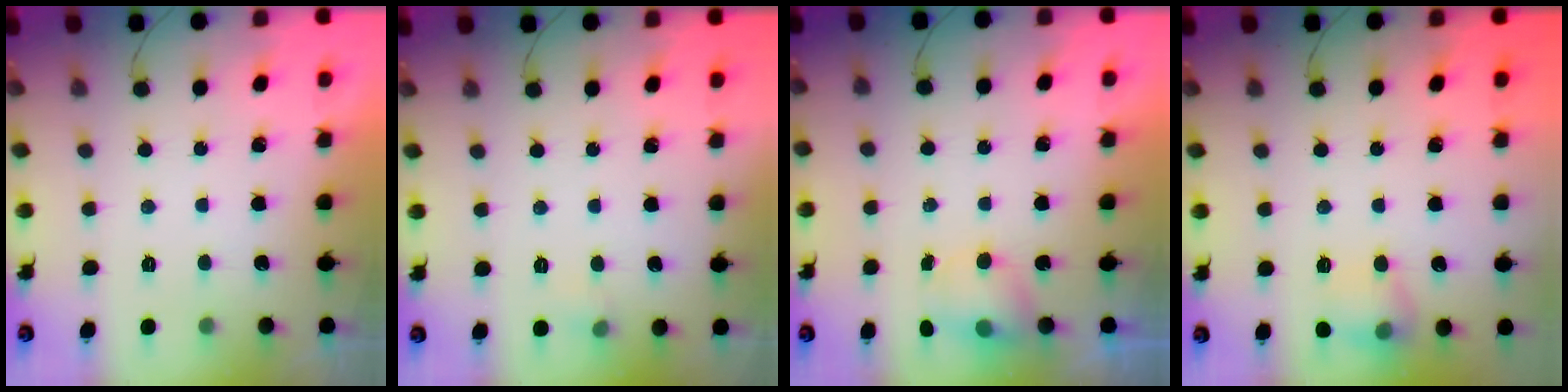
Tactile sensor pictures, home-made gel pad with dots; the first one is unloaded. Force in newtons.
{"total": 3.4, "press": 3.2, "slide": 1.1}
{"total": 4.6, "press": 4.5, "slide": 0.4}
{"total": 10.2, "press": 10.2, "slide": 0.5}